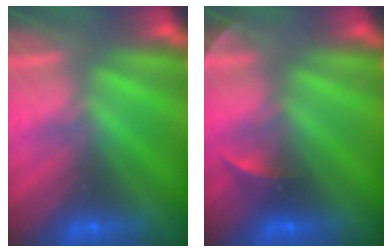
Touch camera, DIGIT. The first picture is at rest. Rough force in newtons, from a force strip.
{"total": 2.3}